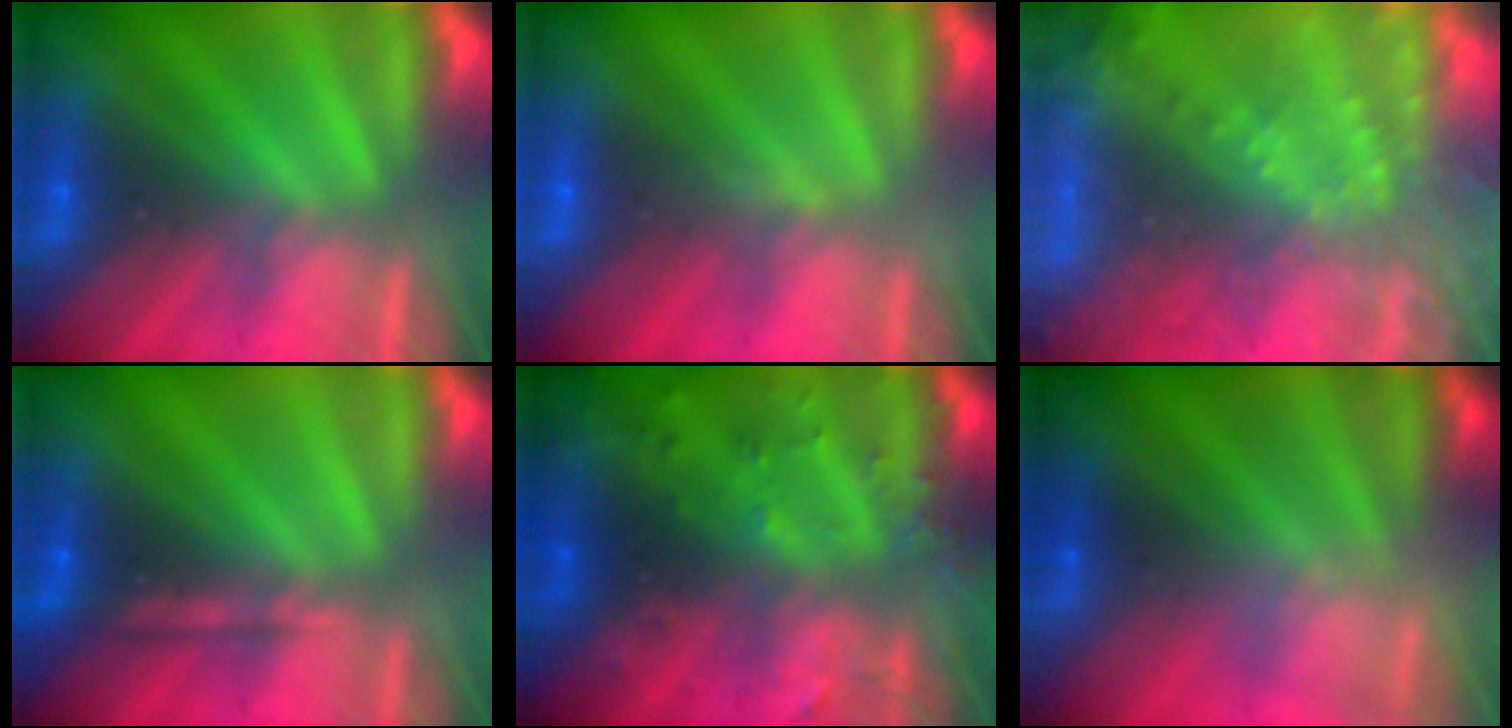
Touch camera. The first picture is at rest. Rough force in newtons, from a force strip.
{"total": 3.3}
{"total": 8.0}
{"total": 2.1}
{"total": 7.4}
{"total": 2.3}